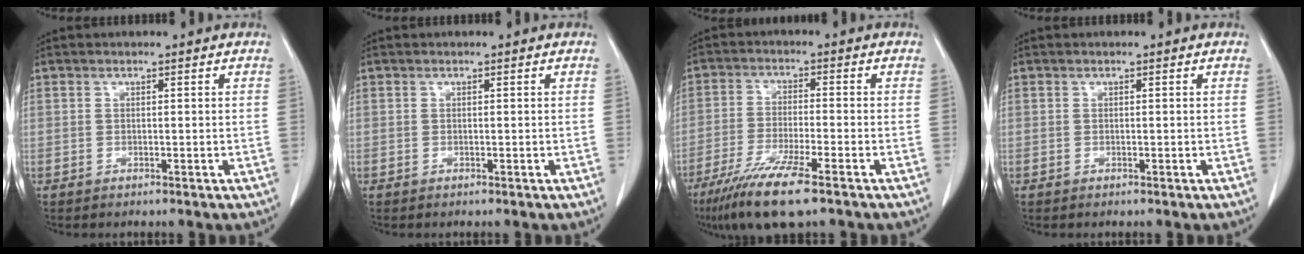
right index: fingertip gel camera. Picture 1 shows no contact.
{"total": 0.0}
{"total": 10.6, "force": [-6.9, 0.7, 7.9], "torque": [-0.147, -0.029, -0.118]}
{"total": 0.0}